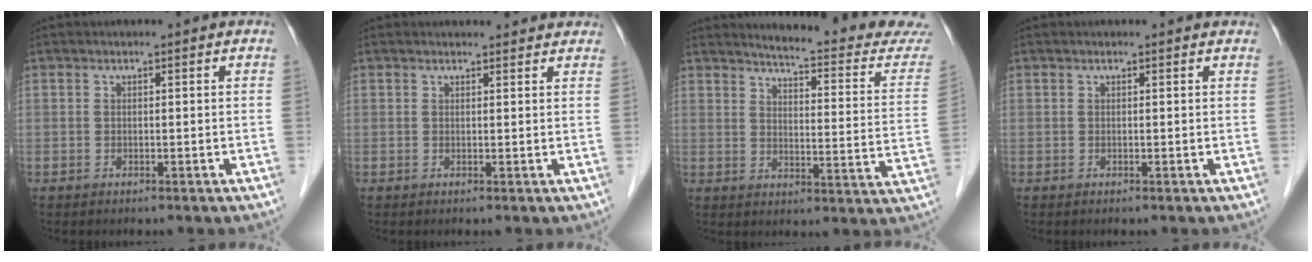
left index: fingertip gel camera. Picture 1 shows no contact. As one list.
[{"total": 5.3, "force": [5.0, 1.4, 1.1], "torque": [-0.006, 0.021, 0.051]}, {"total": 18.5, "force": [17.8, 0.6, 5.0], "torque": [-0.063, -0.101, 0.199]}, {"total": 1.4, "force": [1.3, 0.2, 0.3], "torque": [-0.012, 0.016, 0.013]}]